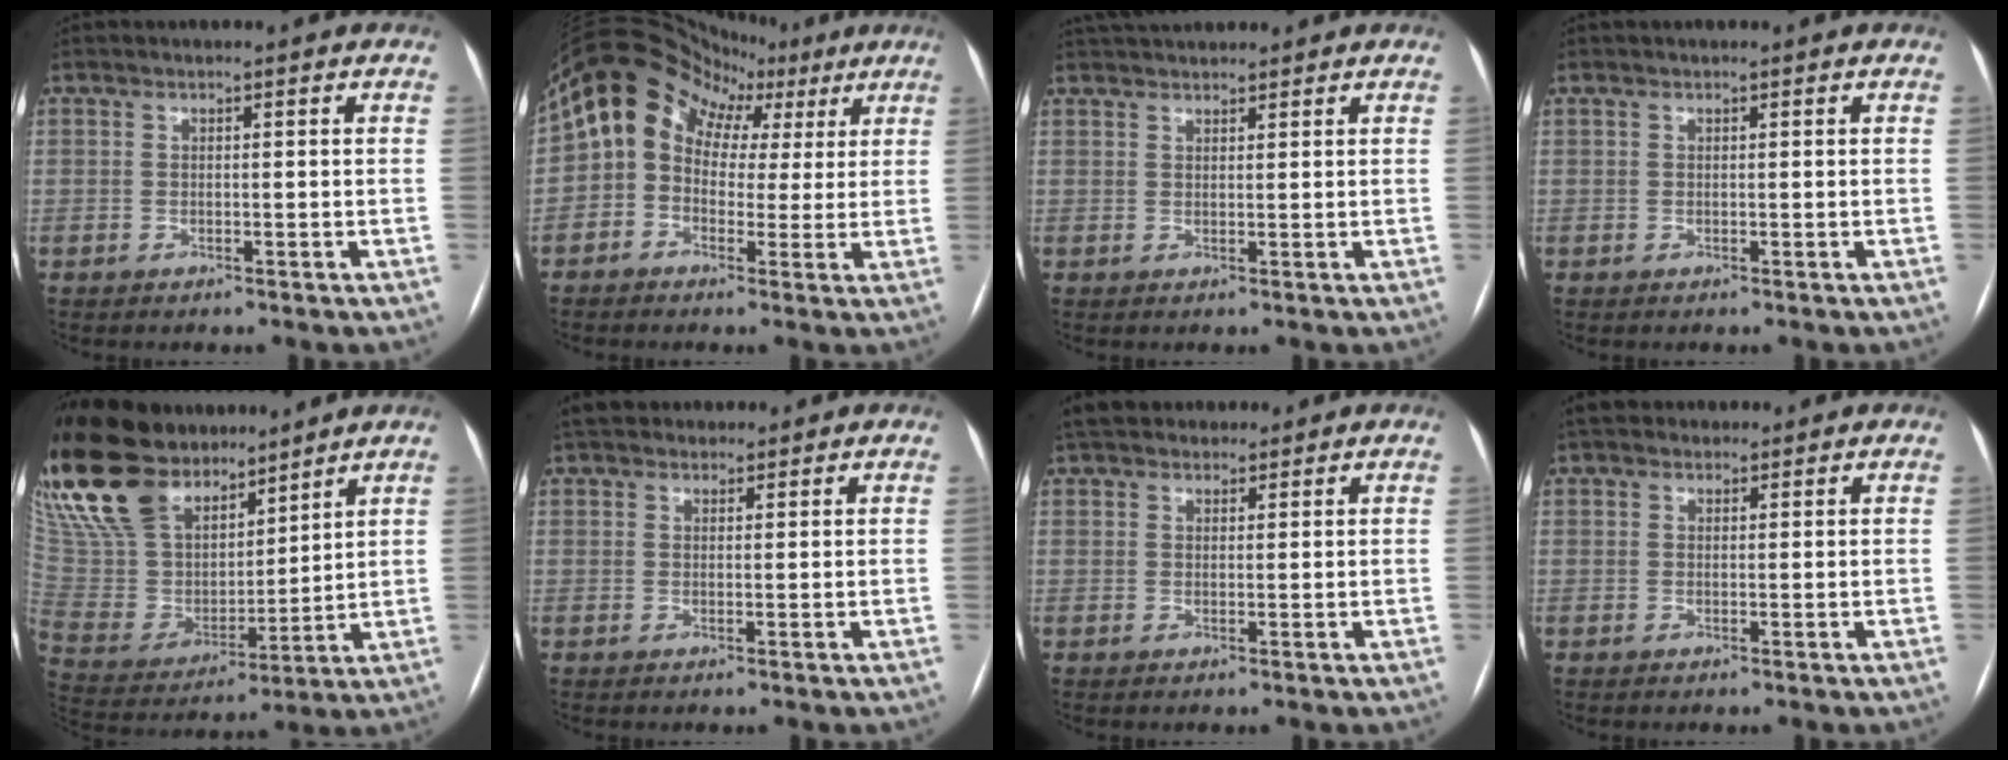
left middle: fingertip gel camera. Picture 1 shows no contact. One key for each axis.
{"total": 14.0, "fx": 4.9, "fy": 11.6, "fz": 6.2, "tx": -0.118, "ty": 0.077, "tz": 0.069}
{"total": 5.3, "fx": 5.0, "fy": 1.1, "fz": 1.6, "tx": -0.024, "ty": 0.036, "tz": 0.081}
{"total": 0.0}
{"total": 24.4, "fx": 18.2, "fy": 11.1, "fz": 11.9, "tx": -0.275, "ty": 0.033, "tz": 0.332}
{"total": 6.3, "fx": 5.5, "fy": 2.7, "fz": 1.7, "tx": -0.015, "ty": 0.035, "tz": 0.090}
{"total": 7.8, "fx": 6.7, "fy": 3.2, "fz": 2.3, "tx": -0.026, "ty": 0.036, "tz": 0.110}
{"total": 4.0, "fx": 3.4, "fy": 1.9, "fz": 0.8, "tx": -0.006, "ty": 0.029, "tz": 0.054}